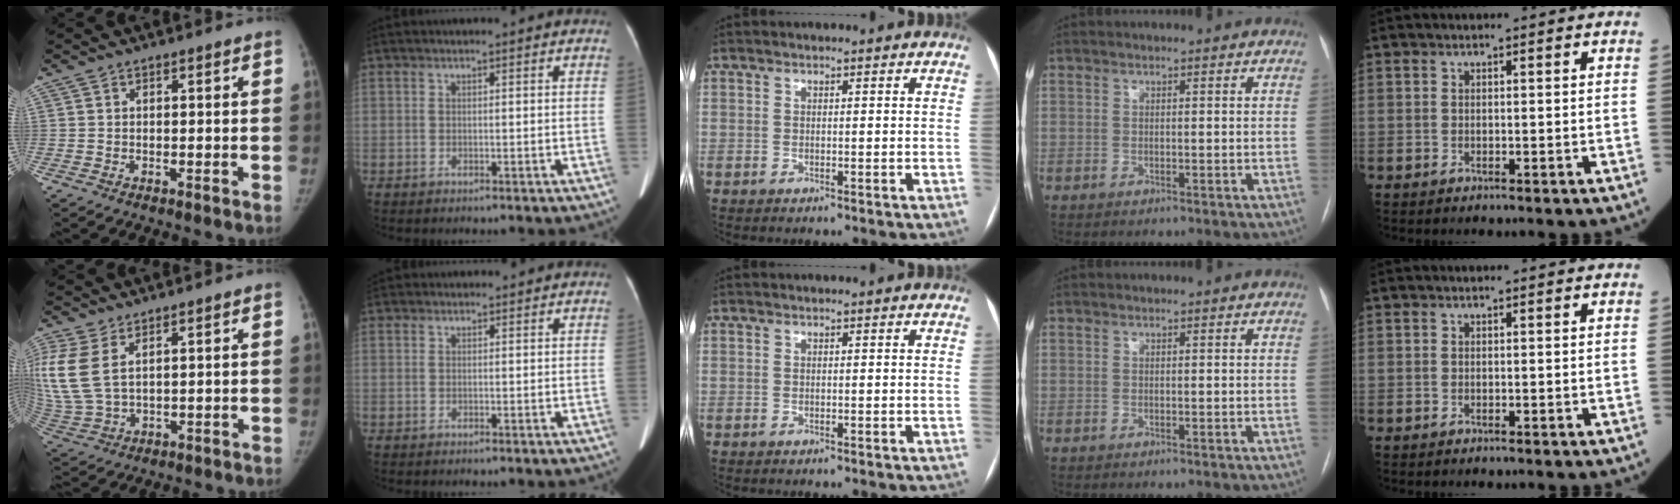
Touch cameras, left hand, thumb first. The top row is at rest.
{"thumb": {"total": 14.5, "force": [5.1, 8.6, 10.6], "torque": [-0.281, -0.009, 0.113]}, "index": {"total": 3.0, "force": [2.8, 0.9, 0.2], "torque": [-0.003, 0.022, 0.042]}}